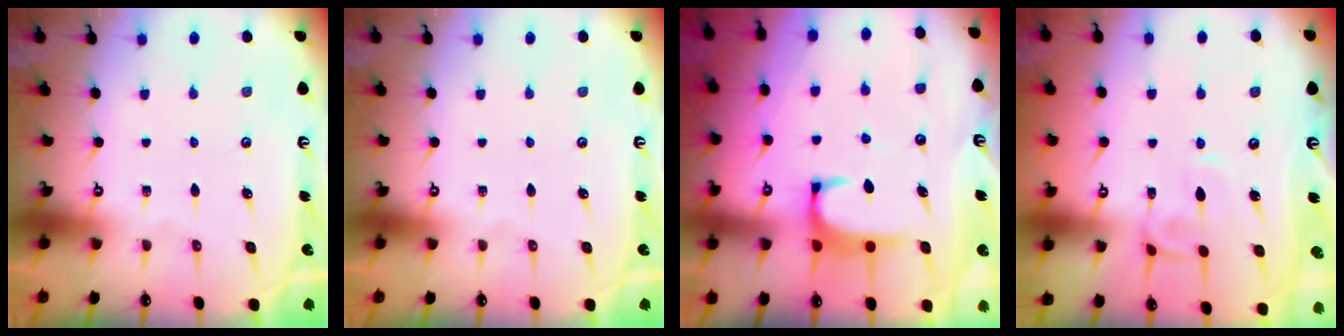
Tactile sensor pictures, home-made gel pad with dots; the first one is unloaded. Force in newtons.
{"total": 0.0}
{"total": 2.0, "press": 2.0, "slide": 0.3}
{"total": 2.7, "press": 2.6, "slide": 0.4}